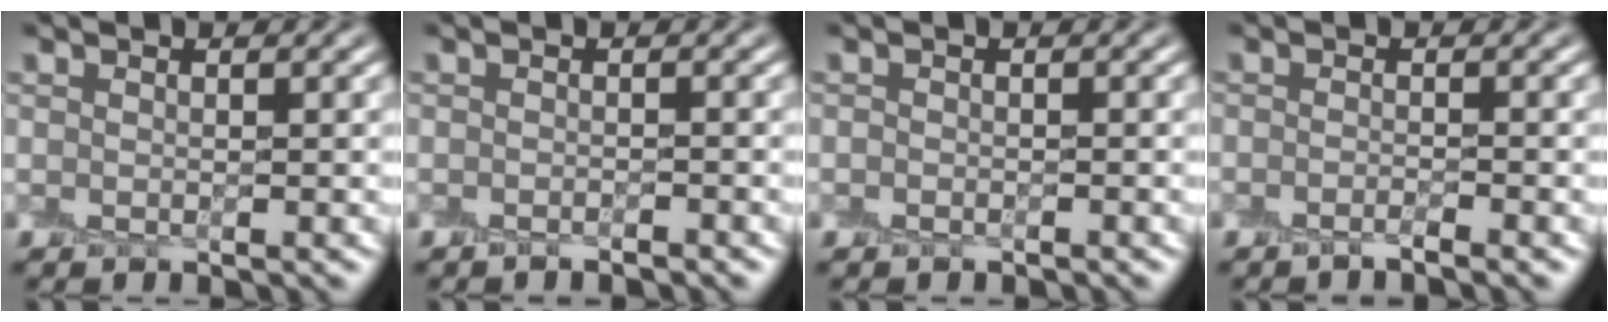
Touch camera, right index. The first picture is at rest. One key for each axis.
{"total": 1.0, "fx": -1.0, "fy": -0.2, "fz": 0.0, "tx": 0.005, "ty": -0.004, "tz": -0.015}
{"total": 0.6, "fx": -0.5, "fy": 0.3, "fz": -0.2, "tx": 0.006, "ty": 0.000, "tz": -0.012}
{"total": 1.0, "fx": -0.9, "fy": -0.3, "fz": 0.2, "tx": -0.002, "ty": -0.007, "tz": -0.019}